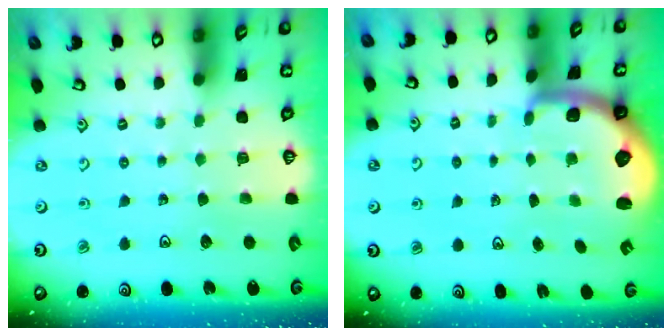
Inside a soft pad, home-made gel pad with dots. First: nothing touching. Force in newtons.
{"total": 1.7, "press": 1.6, "slide": 0.4}